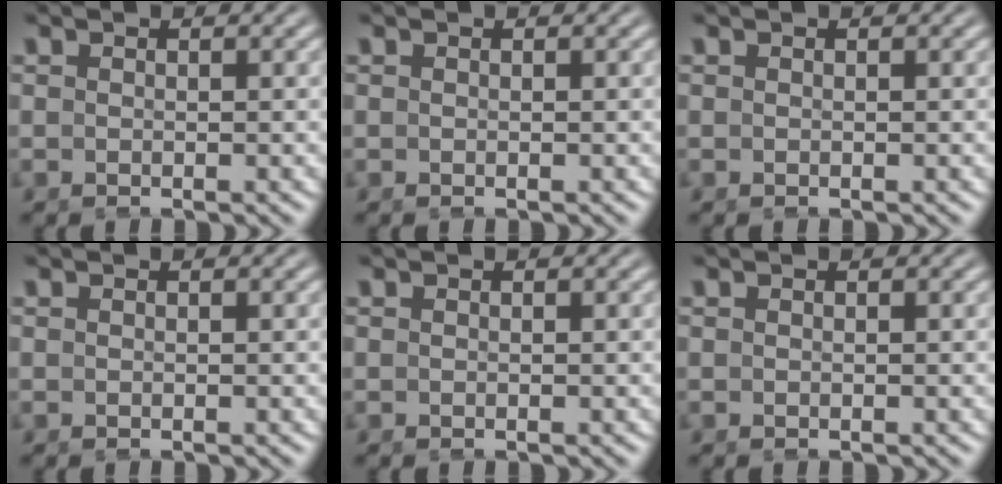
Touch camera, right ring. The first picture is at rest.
{"total": 0.0}
{"total": 0.0}
{"total": 0.0}
{"total": 0.0}
{"total": 0.0}